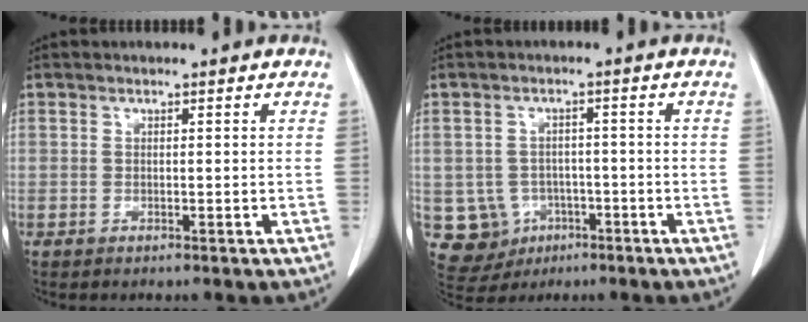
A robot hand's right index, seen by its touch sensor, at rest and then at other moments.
{"total": 7.5, "force": [-2.3, 7.0, 1.3], "torque": [-0.036, 0.009, -0.022]}